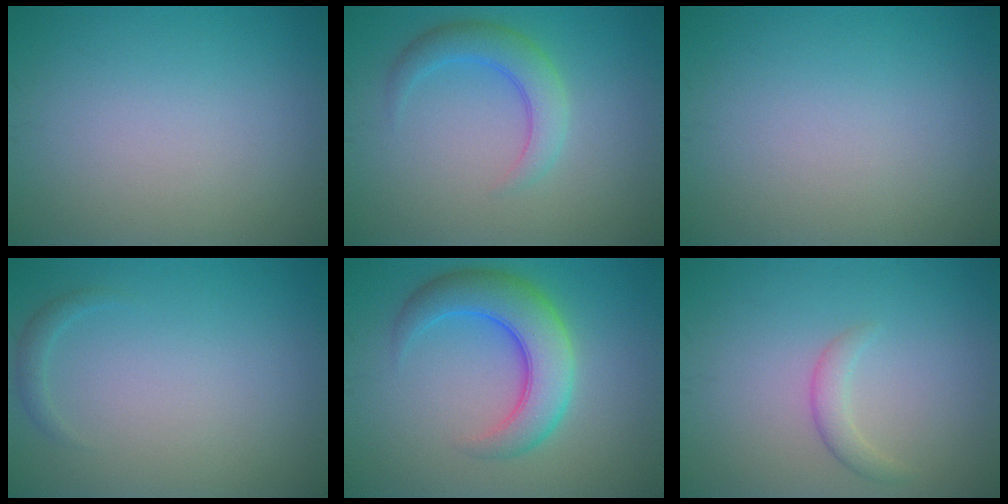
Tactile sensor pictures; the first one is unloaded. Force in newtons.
{"total": 3.4, "press": 3.4, "slide": 0.0}
{"total": 0.0}
{"total": 0.9, "press": 0.9, "slide": 0.1}
{"total": 6.6, "press": 6.6, "slide": 0.1}
{"total": 1.6, "press": 1.6, "slide": 0.1}